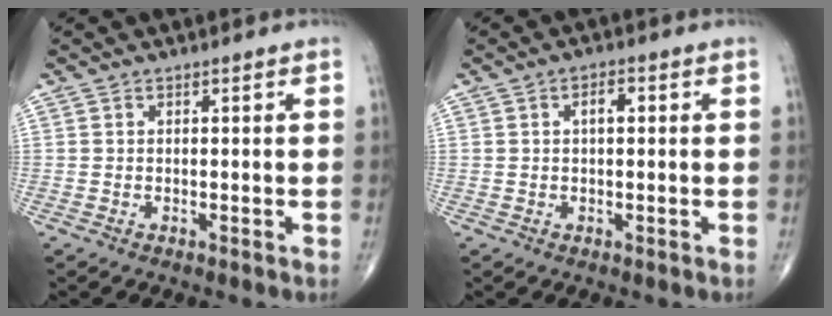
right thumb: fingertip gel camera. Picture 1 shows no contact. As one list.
[{"total": 2.6, "force": [0.5, 1.3, 2.2], "torque": [-0.035, 0.004, 0.006]}]